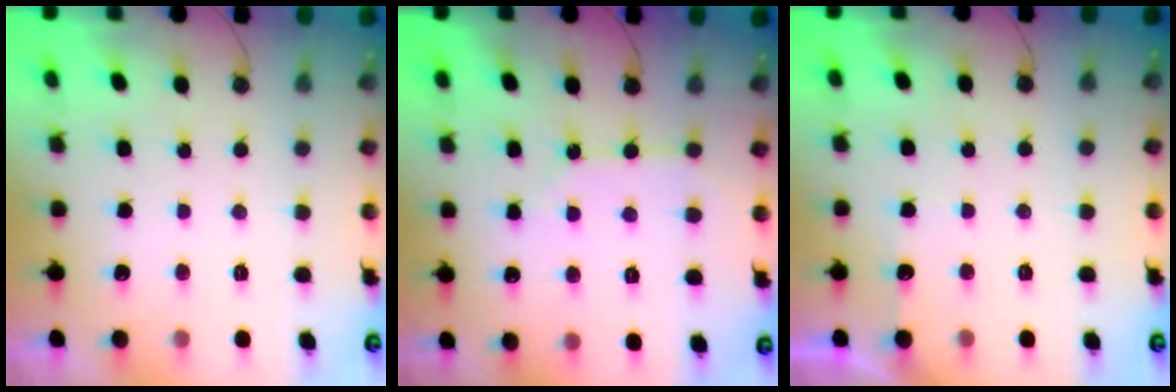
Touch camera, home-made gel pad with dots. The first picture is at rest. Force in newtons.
{"total": 3.1, "press": 3.1, "slide": 0.3}
{"total": 3.5, "press": 3.4, "slide": 0.6}